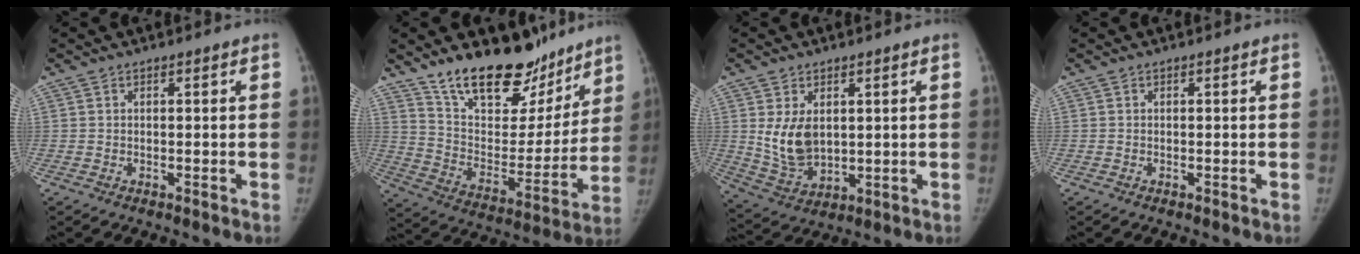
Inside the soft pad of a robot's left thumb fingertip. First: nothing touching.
{"total": 23.8, "force": [18.0, 11.0, 11.1], "torque": [-0.125, -0.096, 0.295]}
{"total": 9.0, "force": [2.0, 6.0, 6.4], "torque": [-0.103, -0.022, 0.057]}
{"total": 0.0}